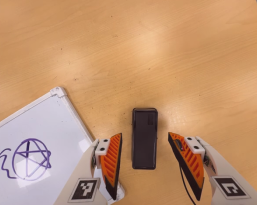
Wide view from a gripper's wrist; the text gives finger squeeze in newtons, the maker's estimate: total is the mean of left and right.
{"total": 0.0}